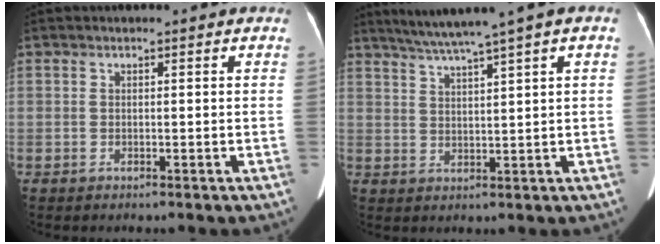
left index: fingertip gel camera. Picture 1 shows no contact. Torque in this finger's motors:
{"motor_torque": [-0.10, -0.19, -0.26, 0.00]}